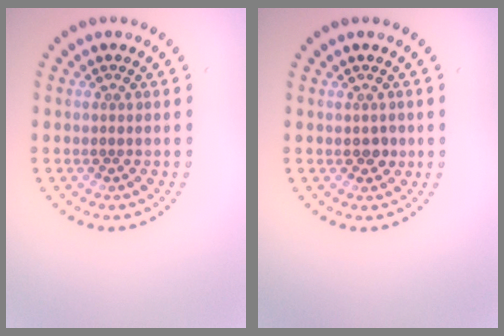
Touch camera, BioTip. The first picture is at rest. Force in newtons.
{"total": 1.2, "press": 1.2, "slide": 0.1}